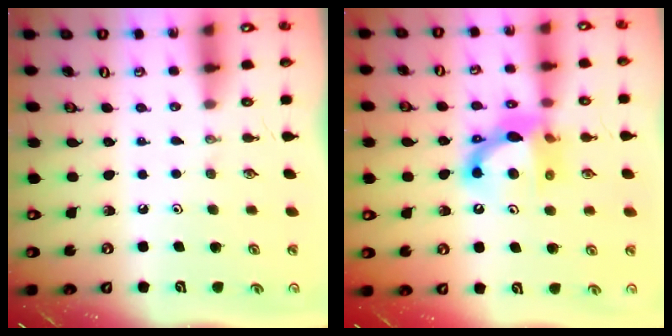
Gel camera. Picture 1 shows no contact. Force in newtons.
{"total": 11.7, "press": 11.7, "slide": 1.0}